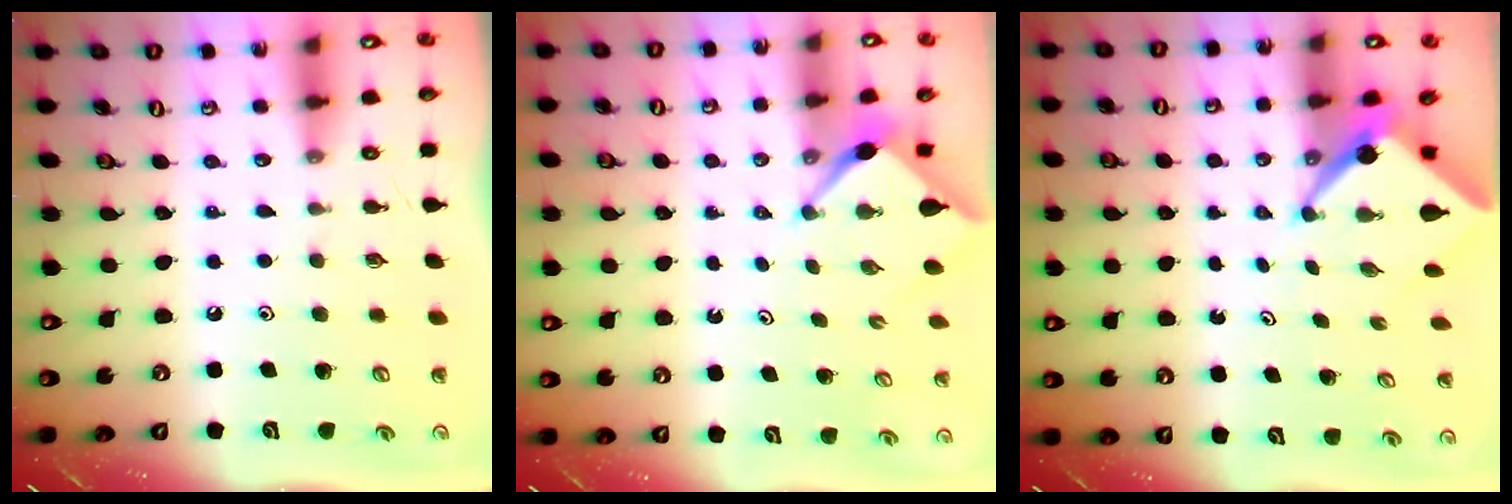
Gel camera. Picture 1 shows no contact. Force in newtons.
{"total": 2.4, "press": 2.4, "slide": 0.2}
{"total": 4.5, "press": 4.4, "slide": 0.4}